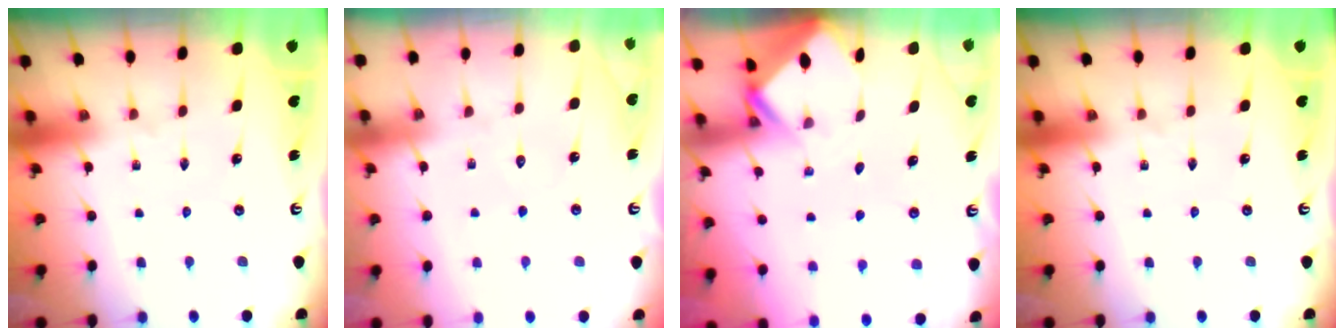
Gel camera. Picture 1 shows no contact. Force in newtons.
{"total": 3.9, "press": 3.9, "slide": 0.4}
{"total": 2.6, "press": 2.6, "slide": 0.2}
{"total": 0.0}